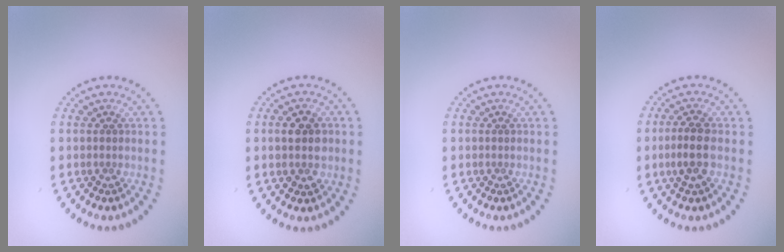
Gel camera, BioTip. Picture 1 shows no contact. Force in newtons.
{"total": 3.8, "press": 3.8, "slide": 0.2}
{"total": 0.0}
{"total": 2.6, "press": 2.5, "slide": 0.8}